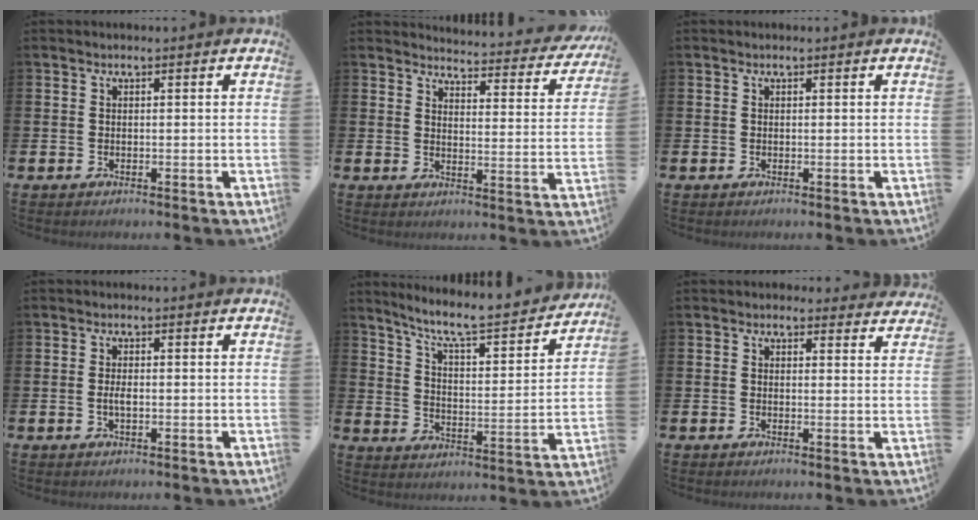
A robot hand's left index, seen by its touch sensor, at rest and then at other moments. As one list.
[{"total": 3.5, "force": [3.4, 0.5, 0.6], "torque": [-0.018, -0.035, 0.052]}, {"total": 0.0}, {"total": 1.7, "force": [-0.2, 0.6, 1.5], "torque": [-0.024, -0.001, -0.006]}, {"total": 8.3, "force": [7.5, 1.1, 3.4], "torque": [-0.096, -0.053, 0.124]}, {"total": 2.0, "force": [1.8, 0.8, 0.0], "torque": [0.003, -0.004, 0.032]}]